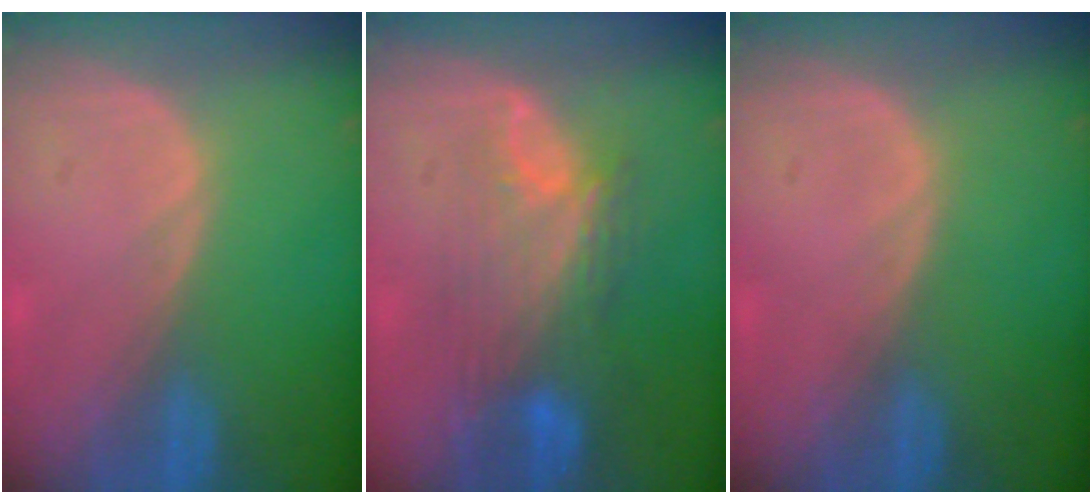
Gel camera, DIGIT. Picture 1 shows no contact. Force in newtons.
{"total": 9.0, "press": 8.0, "slide": 4.1}
{"total": 0.0}